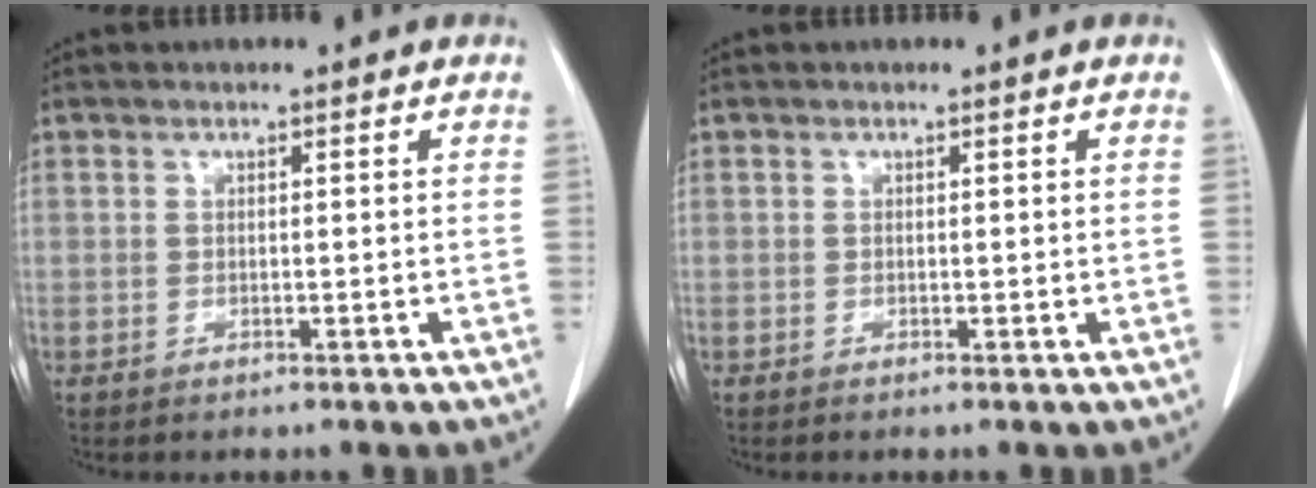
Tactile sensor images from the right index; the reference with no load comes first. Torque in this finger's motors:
{"motor_torque": [0.08, -0.07, 0.01, 0.00]}